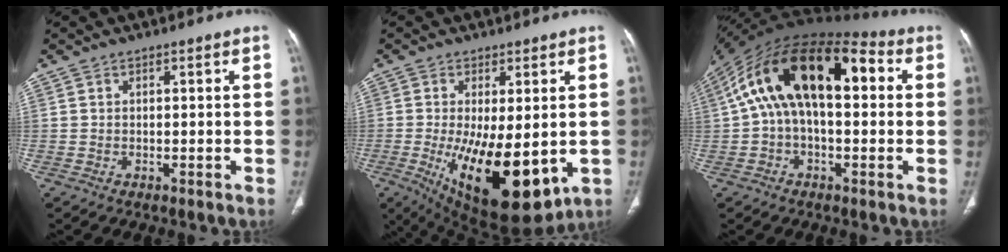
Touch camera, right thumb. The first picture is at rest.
{"total": 18.7, "force": [-3.8, 7.5, 16.7], "torque": [-0.264, -0.030, -0.030]}
{"total": 22.0, "force": [3.7, 11.3, 18.6], "torque": [-0.316, 0.053, 0.049]}